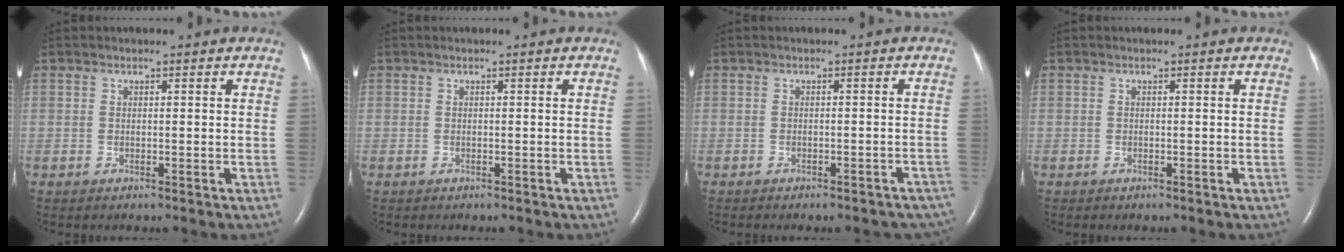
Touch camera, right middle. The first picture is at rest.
{"total": 0.0}
{"total": 9.2, "force": [-8.3, 2.6, 3.1], "torque": [-0.029, 0.000, -0.080]}
{"total": 0.0}